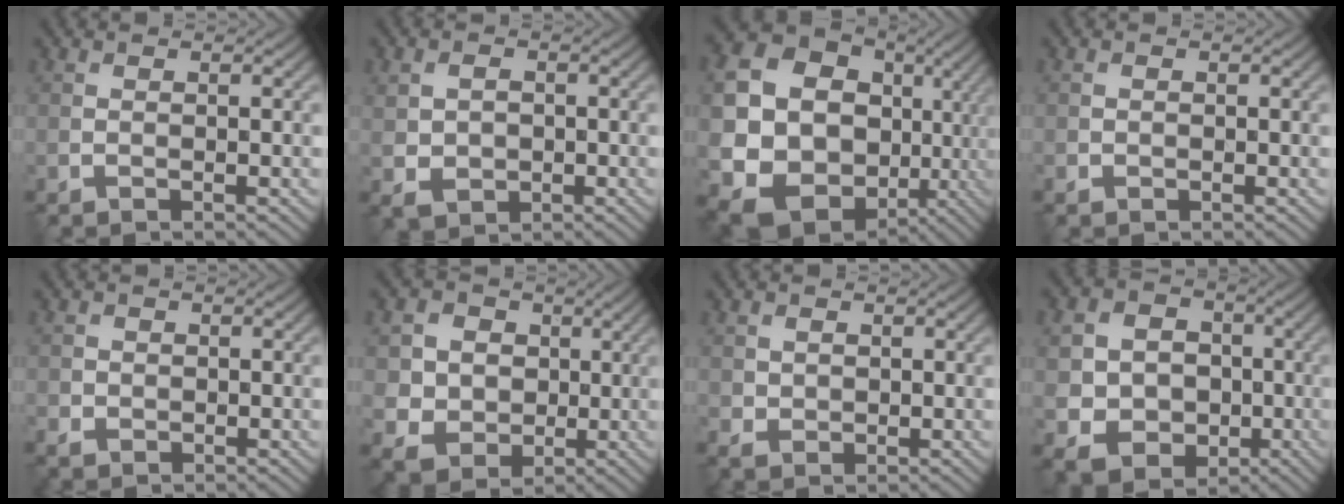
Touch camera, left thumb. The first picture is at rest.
{"total": 3.4, "force": [-0.1, 2.7, 2.0], "torque": [-0.045, -0.005, 0.004]}
{"total": 22.0, "force": [0.4, 19.5, 10.3], "torque": [-0.254, -0.030, 0.024]}
{"total": 0.6, "force": [-0.2, 0.6, 0.1], "torque": [0.001, -0.005, -0.006]}
{"total": 1.7, "force": [-0.3, 1.6, 0.4], "torque": [-0.008, -0.004, -0.009]}
{"total": 8.8, "force": [2.1, 8.1, 2.9], "torque": [-0.116, 0.006, 0.052]}
{"total": 1.8, "force": [0.5, 1.7, 0.6], "torque": [-0.018, -0.006, 0.010]}
{"total": 9.5, "force": [-1.2, 8.7, 3.6], "torque": [-0.112, -0.015, -0.035]}